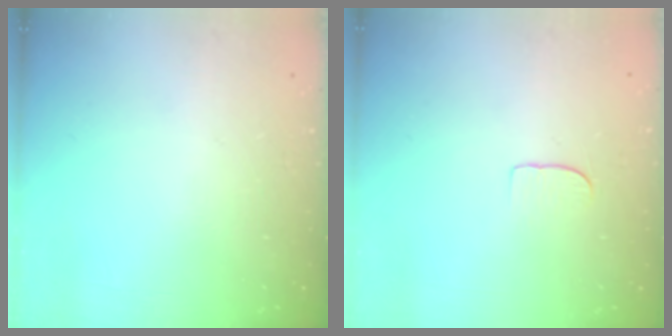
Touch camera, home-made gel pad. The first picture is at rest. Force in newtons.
{"total": 5.0, "press": 4.9, "slide": 0.4}